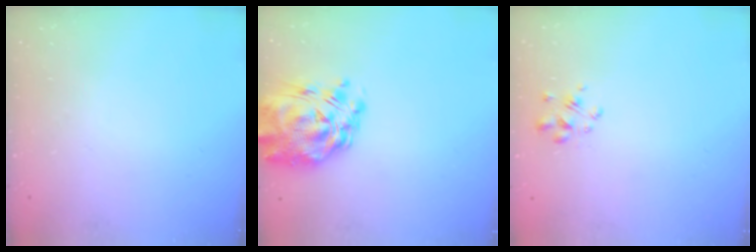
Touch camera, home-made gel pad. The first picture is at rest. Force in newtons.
{"total": 12.2, "press": 11.2, "slide": 4.7}
{"total": 2.5, "press": 2.3, "slide": 1.1}